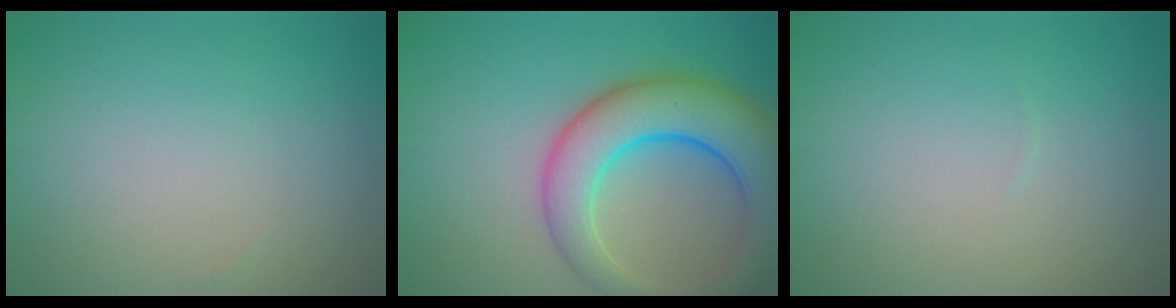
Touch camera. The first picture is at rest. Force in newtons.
{"total": 8.9, "press": 8.9, "slide": 0.4}
{"total": 0.0}